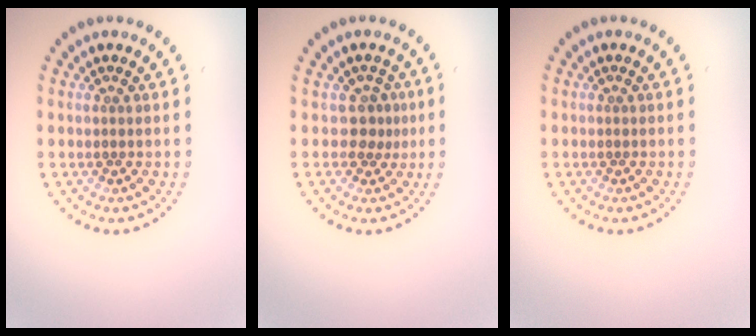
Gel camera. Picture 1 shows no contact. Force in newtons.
{"total": 1.9, "press": 1.4, "slide": 1.2}
{"total": 0.0}